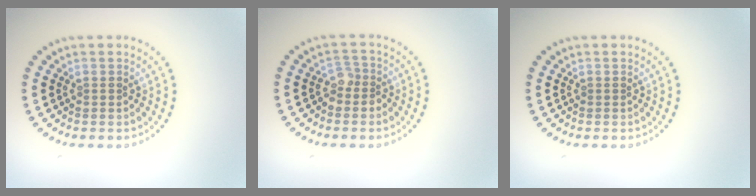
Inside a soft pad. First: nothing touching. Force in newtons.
{"total": 1.7, "press": 1.4, "slide": 1.0}
{"total": 0.0}